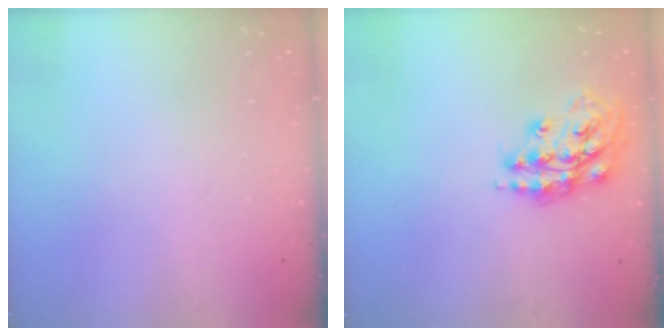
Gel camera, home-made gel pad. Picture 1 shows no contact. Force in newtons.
{"total": 15.1, "press": 15.0, "slide": 1.0}